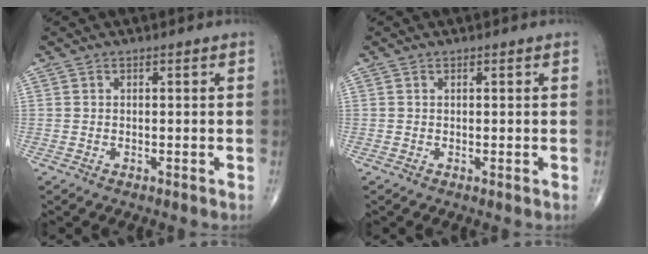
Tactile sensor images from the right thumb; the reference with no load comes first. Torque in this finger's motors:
{"motor_torque": [0.19, -0.05, 0.12, 0.09, 0.01]}